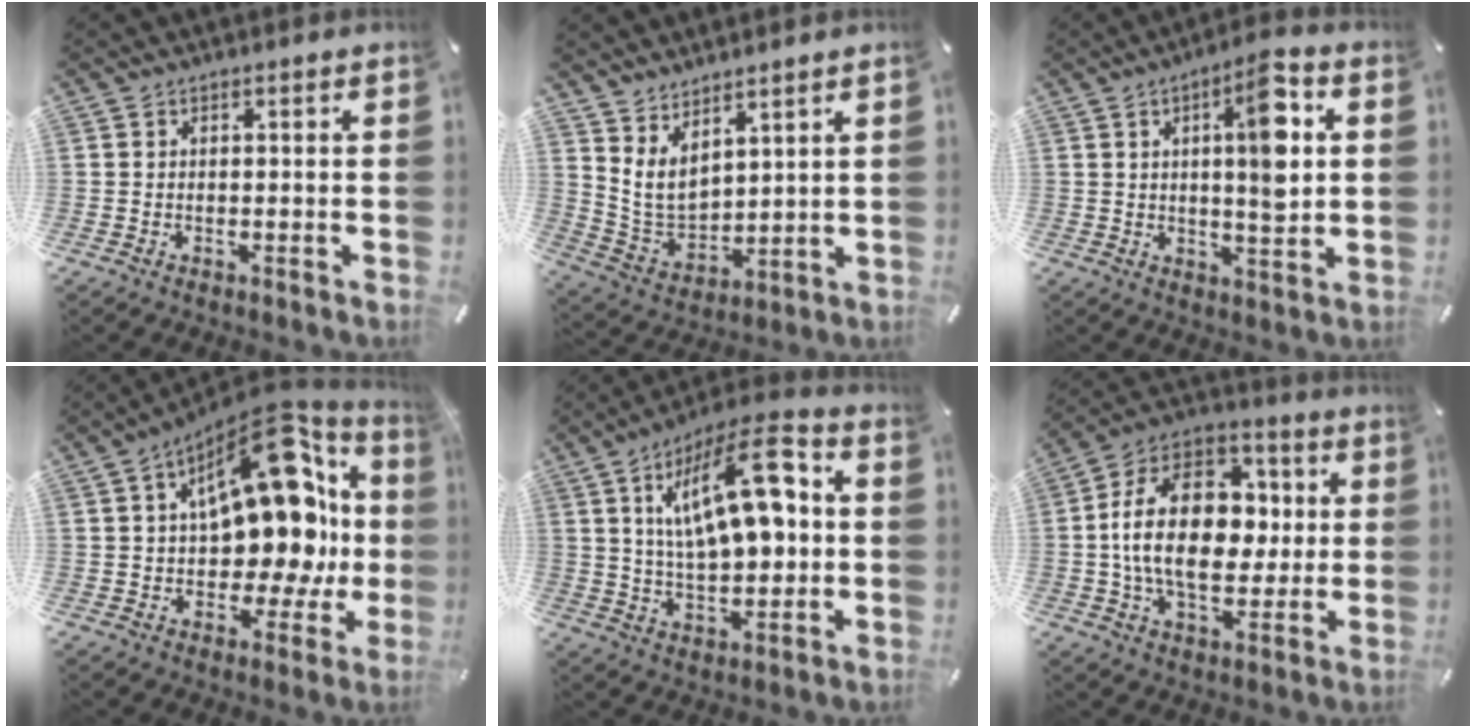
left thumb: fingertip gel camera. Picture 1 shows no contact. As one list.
[{"total": 6.9, "force": [5.0, 4.0, 2.7], "torque": [-0.087, -0.033, 0.095]}, {"total": 12.3, "force": [3.5, 4.6, 10.9], "torque": [-0.139, -0.015, 0.048]}, {"total": 22.8, "force": [6.6, 12.7, 17.7], "torque": [-0.250, -0.056, 0.110]}, {"total": 20.3, "force": [5.2, 9.5, 17.2], "torque": [-0.285, -0.011, 0.082]}, {"total": 20.4, "force": [0.5, 14.3, 14.5], "torque": [-0.269, 0.007, 0.006]}]